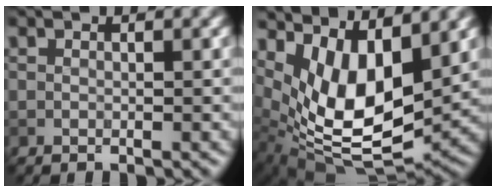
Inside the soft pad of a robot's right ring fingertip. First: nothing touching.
{"total": 9.5, "force": [3.0, 4.4, 7.9], "torque": [-0.154, -0.012, 0.054]}